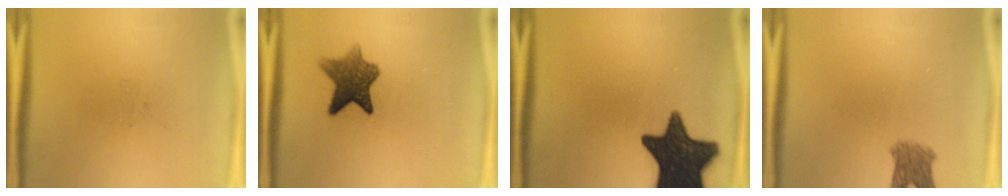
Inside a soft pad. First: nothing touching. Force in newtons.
{"total": 8.1}
{"total": 16.5}
{"total": 3.6}